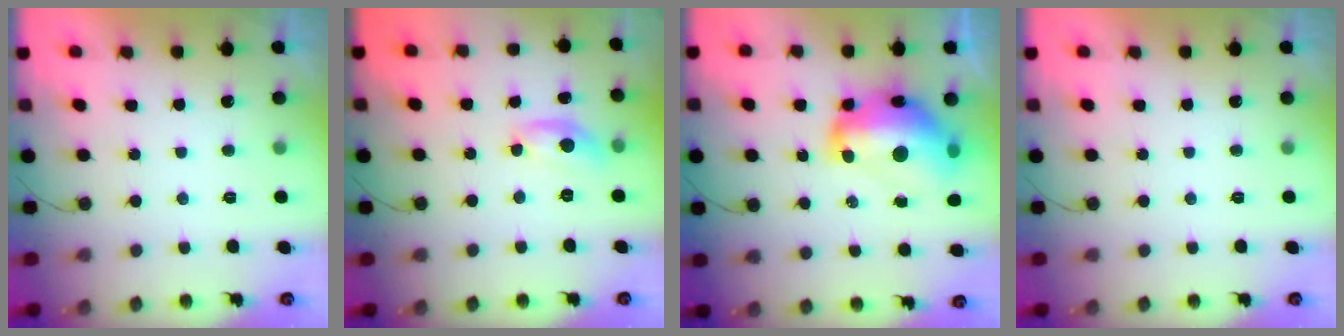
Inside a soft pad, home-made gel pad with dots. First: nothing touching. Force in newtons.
{"total": 9.7, "press": 9.7, "slide": 0.4}
{"total": 19.5, "press": 19.4, "slide": 2.1}
{"total": 0.0}